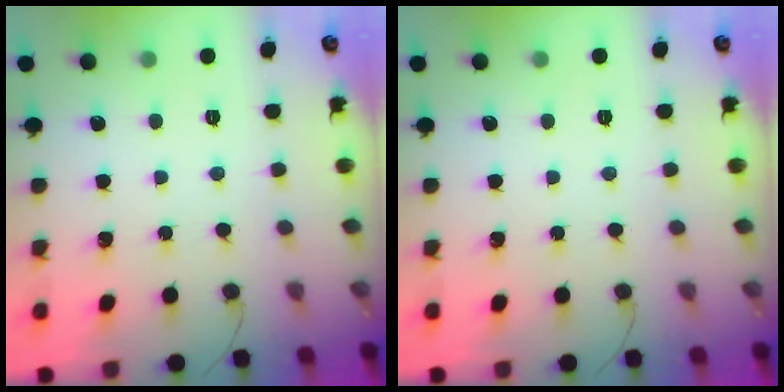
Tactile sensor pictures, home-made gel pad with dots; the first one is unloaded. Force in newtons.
{"total": 0.0}